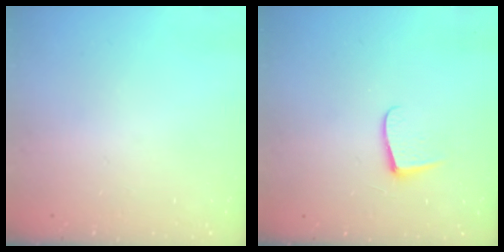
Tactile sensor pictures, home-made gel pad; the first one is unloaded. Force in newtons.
{"total": 5.9, "press": 5.8, "slide": 0.5}